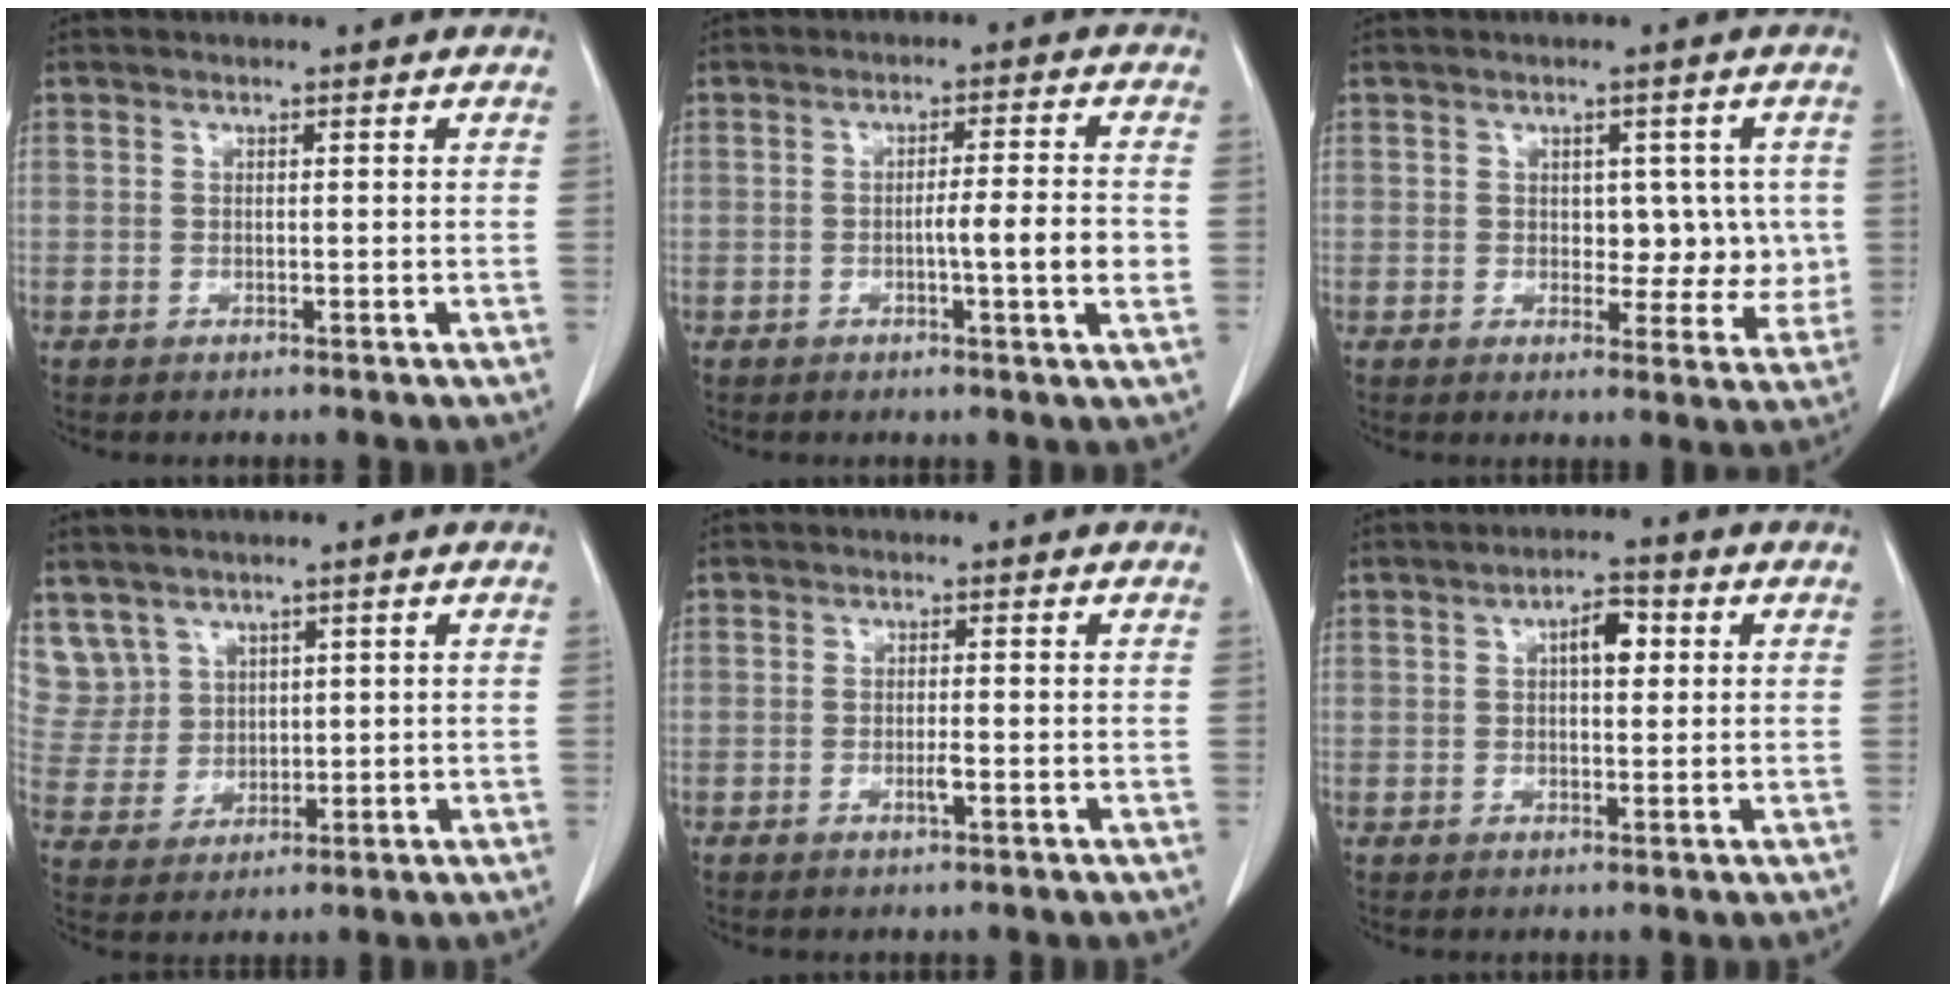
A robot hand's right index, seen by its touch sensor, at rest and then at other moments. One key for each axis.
{"total": 5.8, "fx": -1.0, "fy": -0.2, "fz": 5.7, "tx": -0.085, "ty": -0.001, "tz": -0.015}
{"total": 5.5, "fx": 0.5, "fy": 3.6, "fz": 4.1, "tx": -0.030, "ty": 0.012, "tz": 0.012}
{"total": 7.6, "fx": 4.8, "fy": 5.9, "fz": 0.5, "tx": -0.024, "ty": 0.020, "tz": 0.118}
{"total": 1.4, "fx": -0.5, "fy": 0.1, "fz": 1.3, "tx": -0.027, "ty": -0.001, "tz": -0.009}
{"total": 4.1, "fx": 1.0, "fy": 1.7, "fz": 3.6, "tx": -0.057, "ty": 0.010, "tz": 0.014}